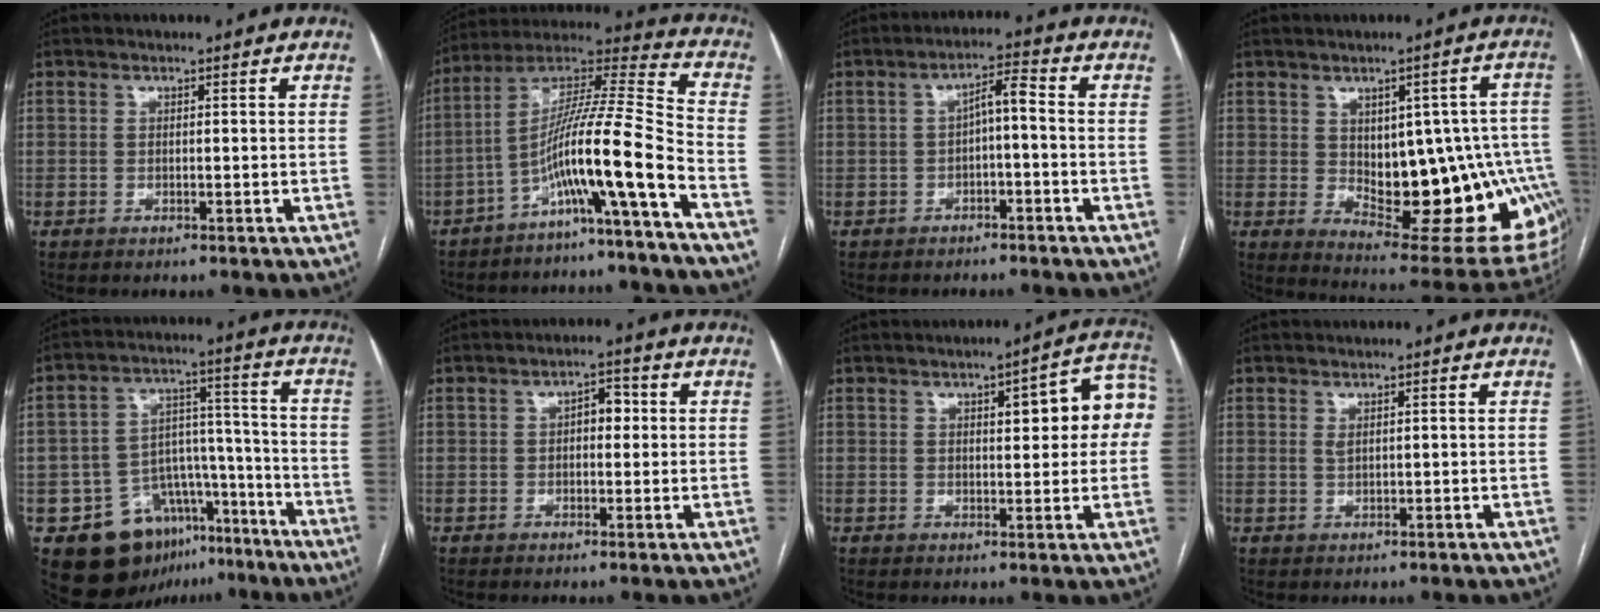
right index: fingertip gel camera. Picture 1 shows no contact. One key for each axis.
{"total": 14.3, "fx": -6.9, "fy": -1.5, "fz": 12.5, "tx": -0.234, "ty": 0.012, "tz": -0.129}
{"total": 3.9, "fx": -0.8, "fy": 0.8, "fz": 3.7, "tx": -0.062, "ty": 0.019, "tz": -0.011}
{"total": 21.2, "fx": -2.4, "fy": 8.3, "fz": 19.3, "tx": -0.183, "ty": 0.016, "tz": -0.001}
{"total": 16.3, "fx": -10.1, "fy": 11.1, "fz": 6.4, "tx": -0.080, "ty": 0.079, "tz": -0.141}
{"total": 3.0, "fx": 0.3, "fy": 1.6, "fz": 2.5, "tx": -0.035, "ty": 0.014, "tz": 0.002}
{"total": 9.5, "fx": 1.9, "fy": 2.4, "fz": 9.0, "tx": -0.107, "ty": 0.029, "tz": 0.020}
{"total": 0.6, "fx": 0.4, "fy": 0.1, "fz": 0.5, "tx": -0.015, "ty": -0.001, "tz": 0.011}